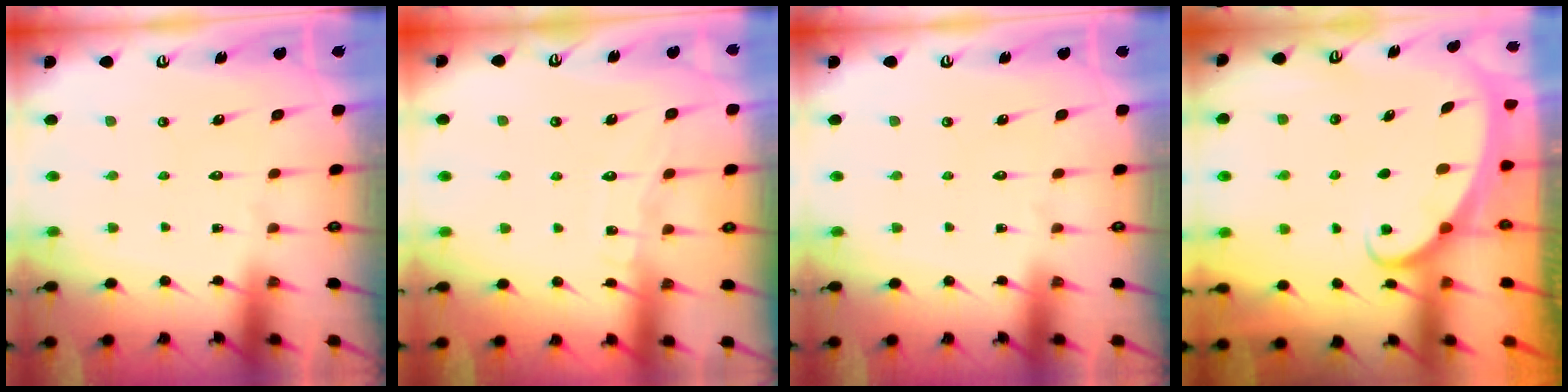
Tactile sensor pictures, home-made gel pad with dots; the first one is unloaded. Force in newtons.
{"total": 6.0, "press": 6.0, "slide": 0.5}
{"total": 0.0}
{"total": 2.4, "press": 2.4, "slide": 0.3}